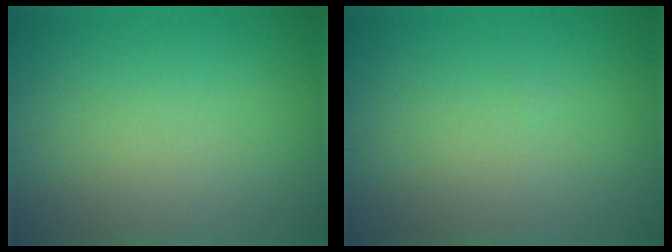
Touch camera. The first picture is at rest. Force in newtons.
{"total": 0.0}